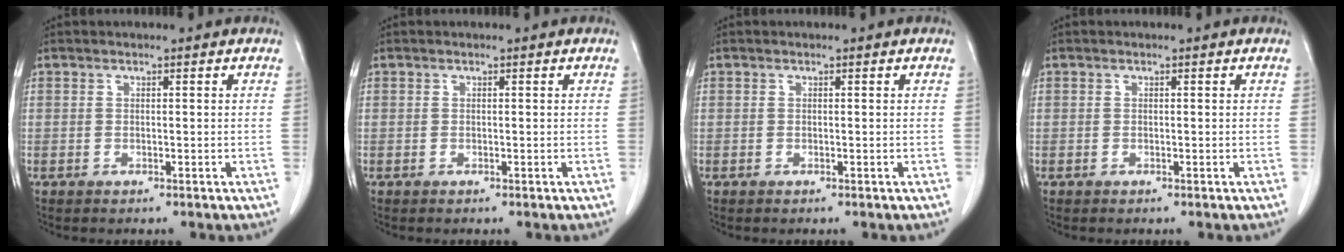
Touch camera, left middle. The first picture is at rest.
{"total": 0.0}
{"total": 0.0}
{"total": 0.0}